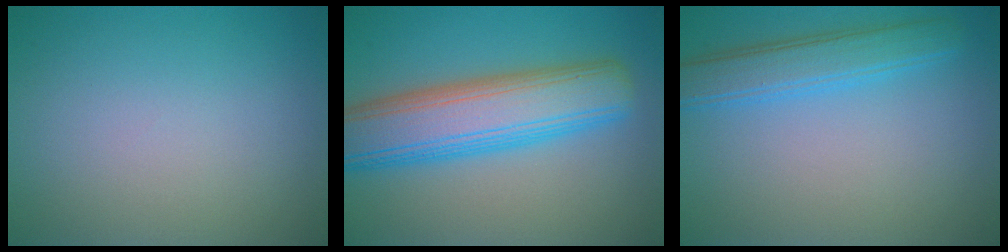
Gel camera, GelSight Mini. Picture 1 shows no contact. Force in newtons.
{"total": 9.0, "press": 9.0, "slide": 0.5}
{"total": 3.7, "press": 3.7, "slide": 0.1}